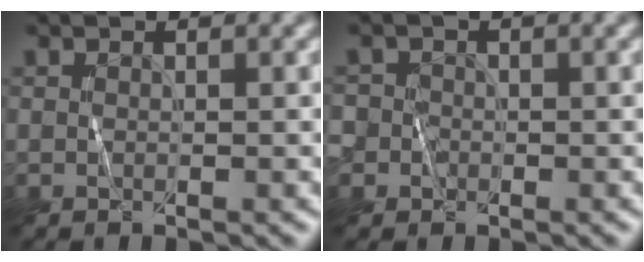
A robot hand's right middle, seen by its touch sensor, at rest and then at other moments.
{"total": 2.9, "force": [-0.6, 2.7, 0.8], "torque": [-0.008, 0.010, -0.021]}